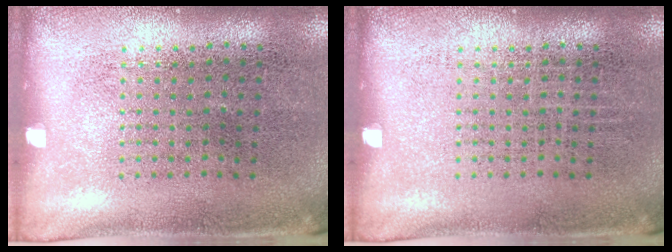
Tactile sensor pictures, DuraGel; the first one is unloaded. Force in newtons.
{"total": 0.0}